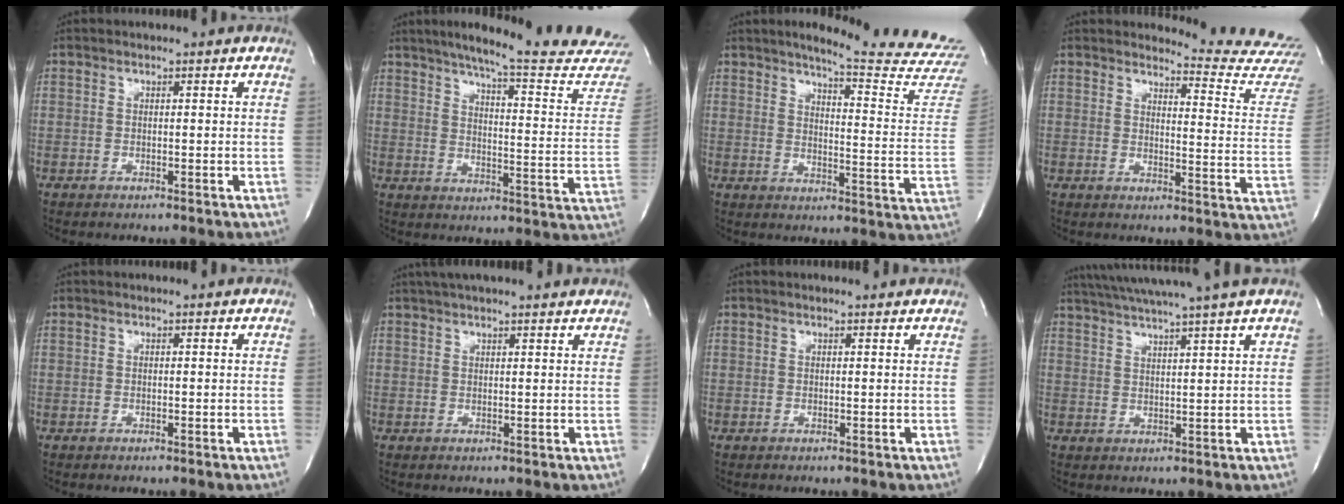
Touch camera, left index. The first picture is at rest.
{"total": 24.2, "force": [21.9, 0.5, 10.2], "torque": [-0.142, -0.095, 0.263]}
{"total": 21.1, "force": [19.9, -0.9, 6.8], "torque": [-0.094, -0.131, 0.227]}
{"total": 13.5, "force": [13.4, -1.7, -0.2], "torque": [0.010, -0.150, 0.130]}
{"total": 0.0}
{"total": 12.0, "force": [10.5, 1.1, 5.7], "torque": [-0.091, 0.038, 0.137]}
{"total": 1.8, "force": [1.8, 0.1, 0.3], "torque": [-0.012, 0.005, 0.016]}
{"total": 13.1, "force": [11.2, -2.0, 6.5], "torque": [-0.114, -0.001, 0.159]}